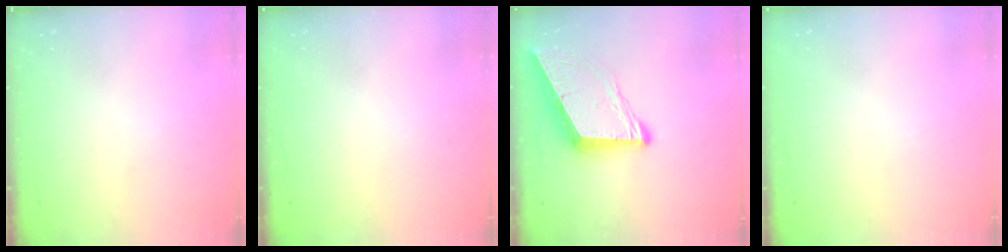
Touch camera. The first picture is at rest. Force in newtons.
{"total": 1.6, "press": 1.6, "slide": 0.1}
{"total": 9.1, "press": 9.1, "slide": 0.4}
{"total": 1.6, "press": 1.6, "slide": 0.1}